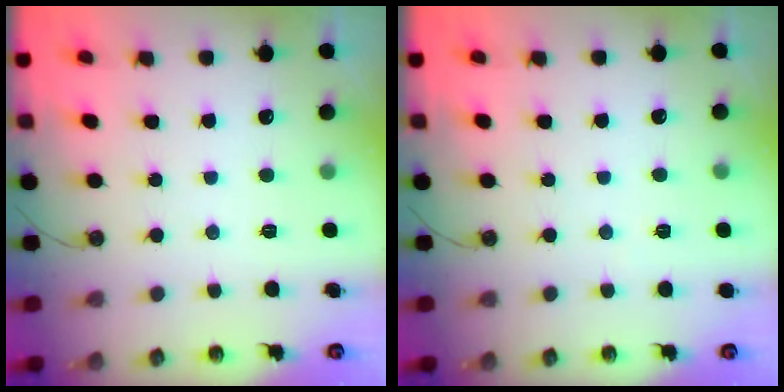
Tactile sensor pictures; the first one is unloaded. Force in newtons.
{"total": 1.1, "press": 0.7, "slide": 0.8}